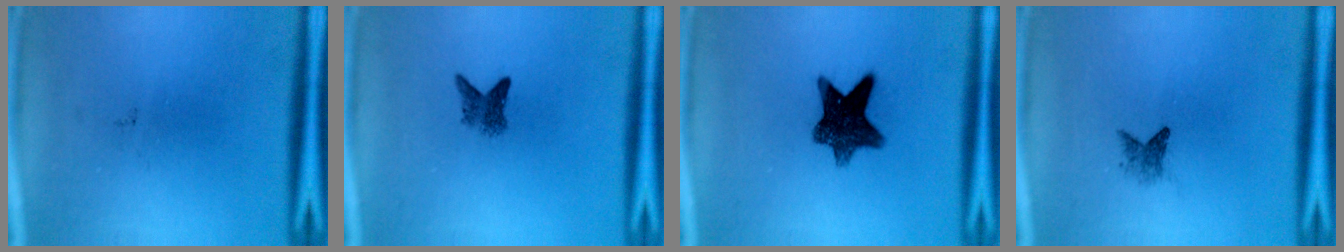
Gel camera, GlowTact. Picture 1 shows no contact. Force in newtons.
{"total": 2.6}
{"total": 9.7}
{"total": 1.6}